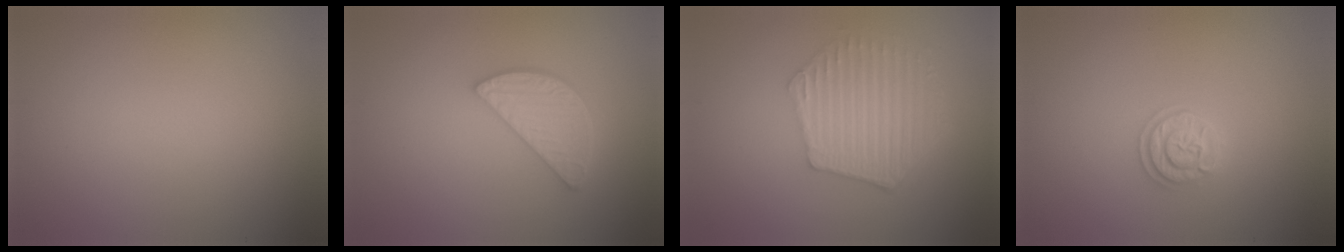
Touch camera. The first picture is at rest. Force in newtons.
{"total": 3.7, "press": 3.1, "slide": 2.0}
{"total": 5.7, "press": 4.2, "slide": 3.8}
{"total": 2.1, "press": 2.0, "slide": 0.6}